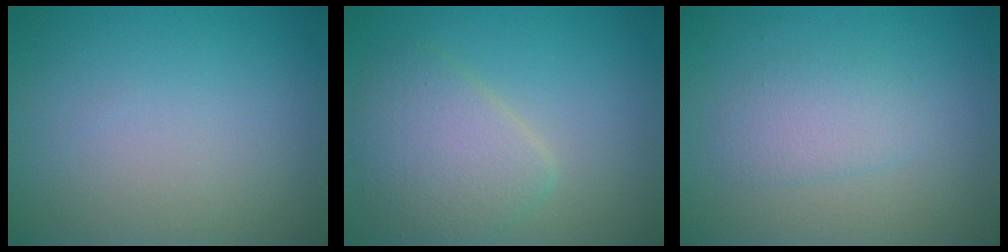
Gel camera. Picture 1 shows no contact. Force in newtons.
{"total": 4.5, "press": 4.5, "slide": 0.2}
{"total": 2.1, "press": 2.1, "slide": 0.1}